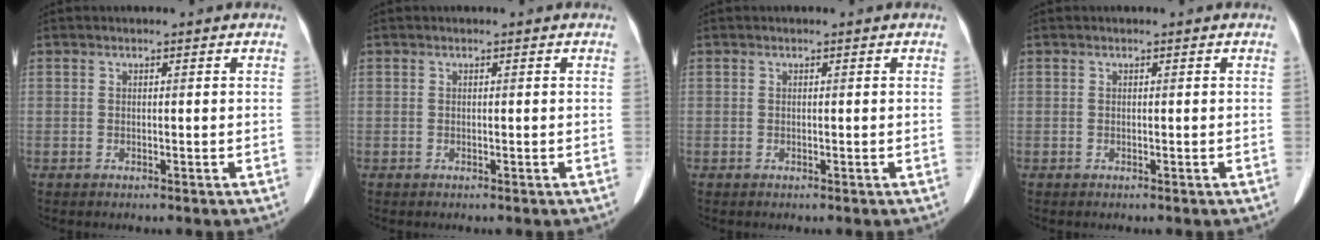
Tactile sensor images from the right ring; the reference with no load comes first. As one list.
[{"total": 0.0}, {"total": 0.0}, {"total": 0.0}]